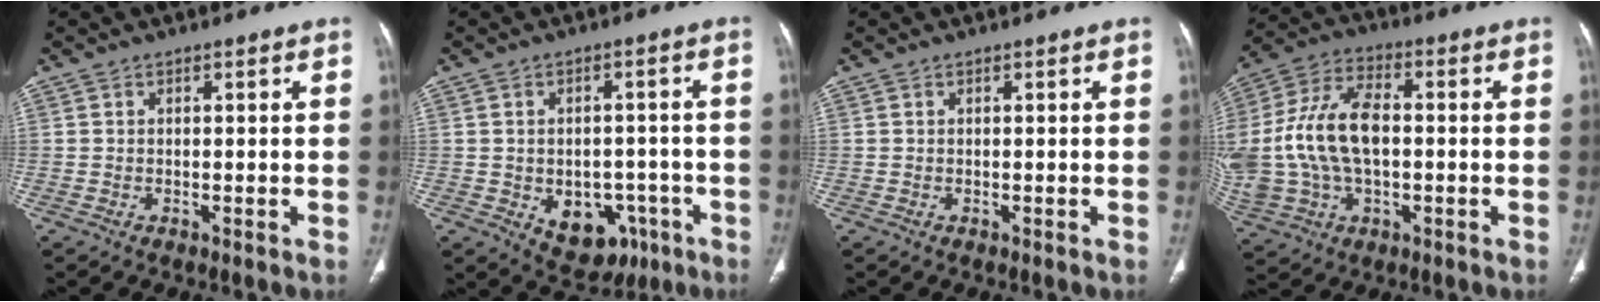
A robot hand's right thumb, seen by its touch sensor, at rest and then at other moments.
{"total": 11.0, "force": [-4.3, 7.9, 6.4], "torque": [-0.052, 0.027, -0.043]}
{"total": 0.0}
{"total": 19.4, "force": [-0.1, 11.9, 15.3], "torque": [-0.337, 0.024, 0.003]}